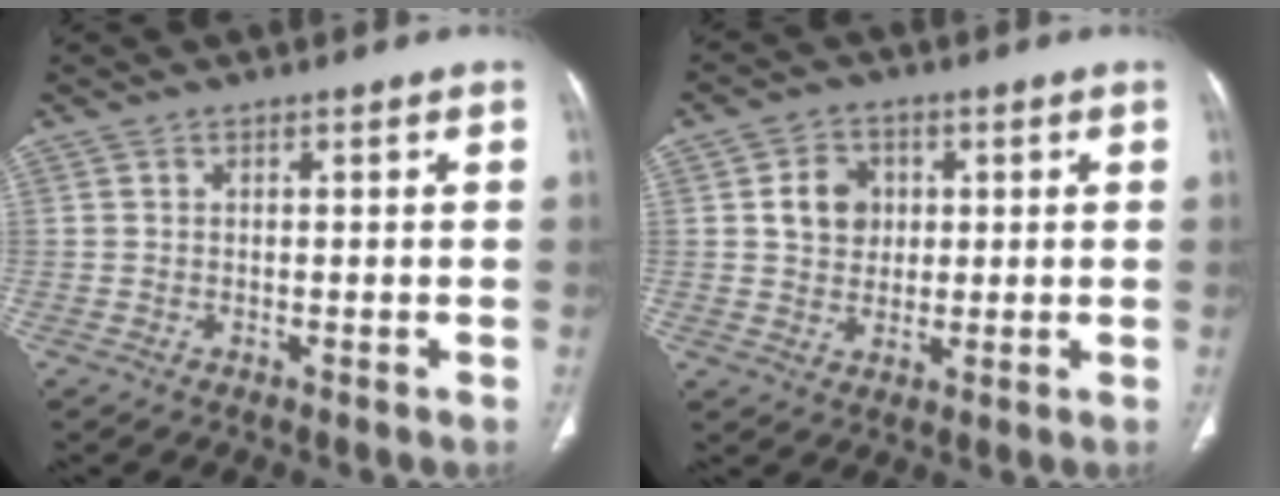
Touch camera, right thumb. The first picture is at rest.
{"total": 6.7, "force": [1.4, 5.7, 3.3], "torque": [-0.029, -0.003, 0.022]}